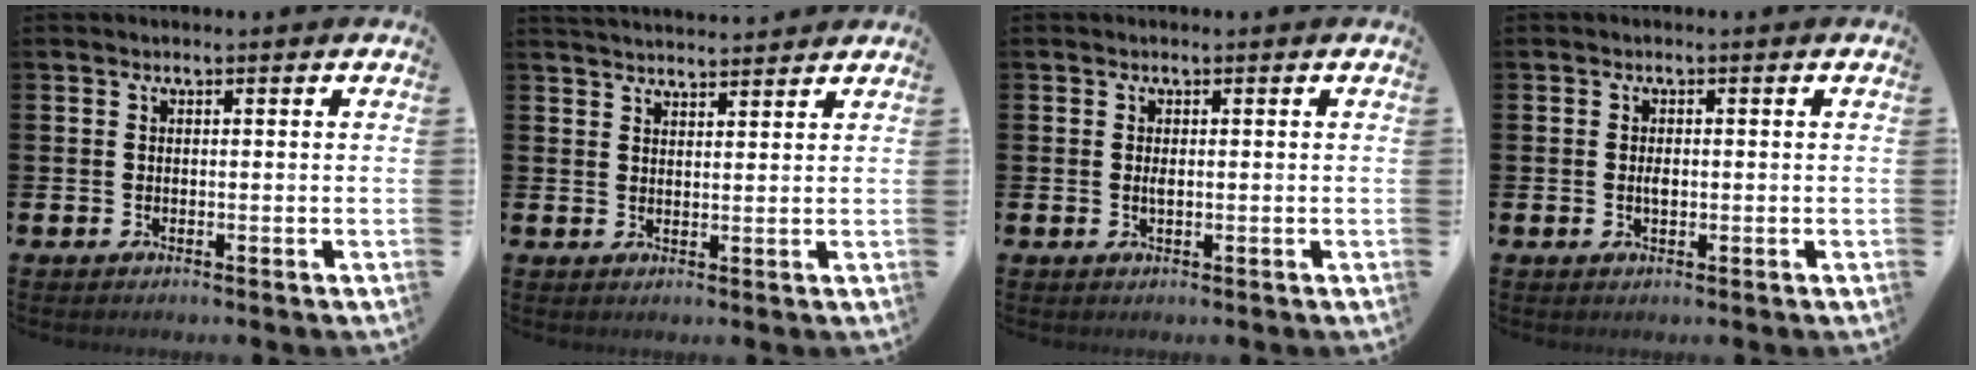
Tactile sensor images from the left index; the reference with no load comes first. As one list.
[{"total": 3.2, "force": [3.1, 0.3, 0.1], "torque": [-0.008, -0.015, 0.058]}, {"total": 0.9, "force": [0.1, 0.3, 0.8], "torque": [-0.009, -0.001, 0.000]}, {"total": 1.3, "force": [0.0, 0.6, 1.1], "torque": [-0.013, 0.000, -0.003]}]